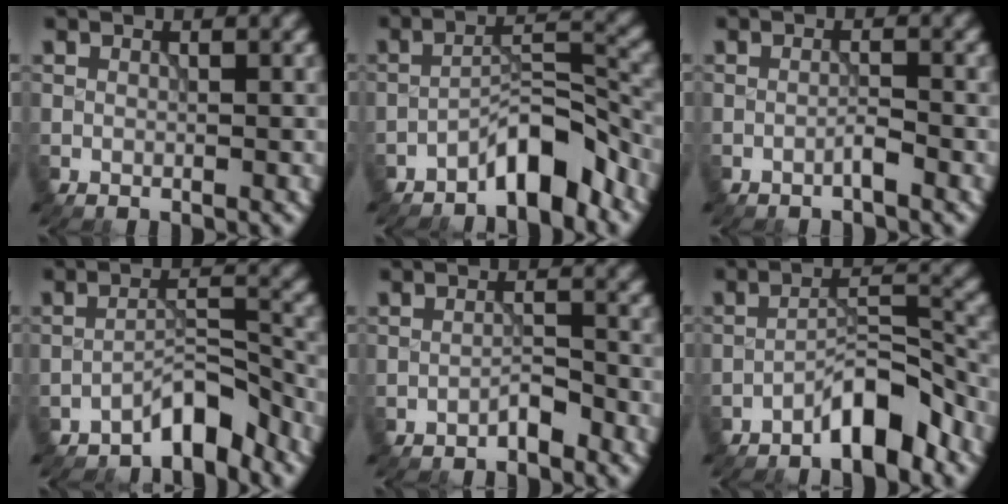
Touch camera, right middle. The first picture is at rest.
{"total": 5.1, "force": [-3.8, 1.2, 3.2], "torque": [-0.043, 0.020, -0.072]}
{"total": 1.0, "force": [-0.7, 0.0, 0.7], "torque": [-0.012, 0.006, -0.016]}
{"total": 3.9, "force": [-3.3, 0.8, 1.8], "torque": [-0.022, 0.017, -0.063]}
{"total": 1.5, "force": [-1.3, 0.3, 0.7], "torque": [-0.012, 0.008, -0.024]}
{"total": 5.1, "force": [-3.7, 1.2, 3.3], "torque": [-0.048, 0.019, -0.069]}